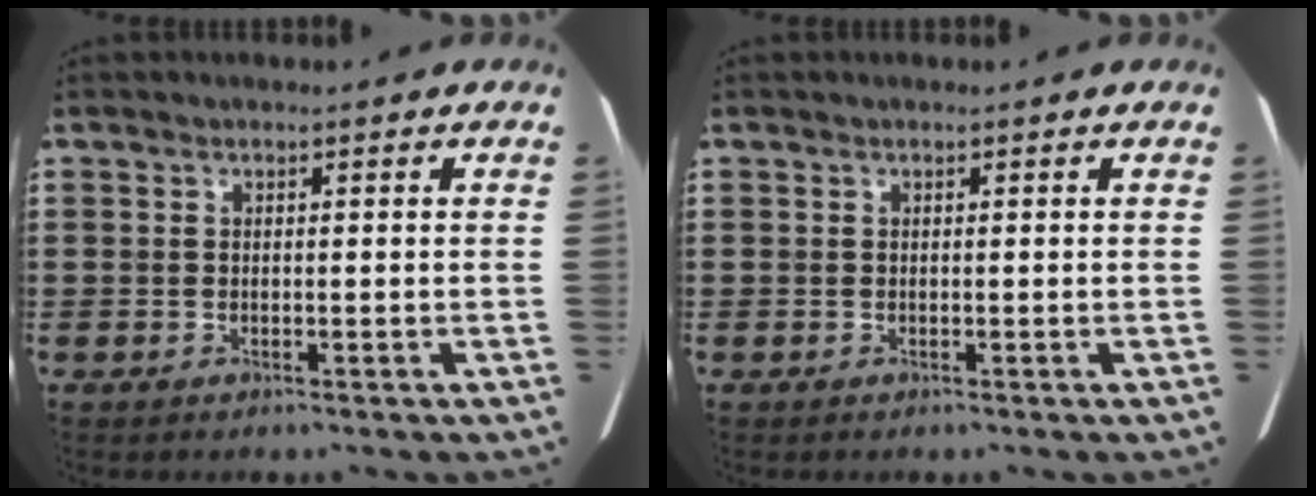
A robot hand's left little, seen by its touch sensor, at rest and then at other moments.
{"total": 0.0}